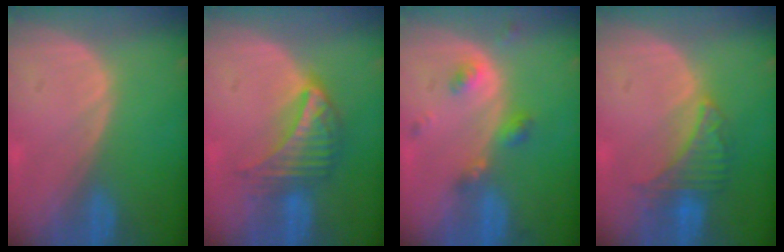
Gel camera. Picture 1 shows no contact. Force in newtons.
{"total": 7.5, "press": 6.6, "slide": 3.6}
{"total": 4.6, "press": 4.1, "slide": 2.0}
{"total": 5.2, "press": 5.2, "slide": 0.4}